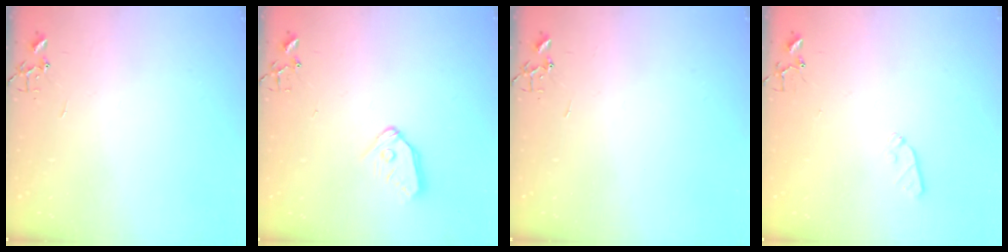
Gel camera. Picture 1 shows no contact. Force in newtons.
{"total": 10.0, "press": 9.9, "slide": 1.1}
{"total": 0.0}
{"total": 5.2, "press": 5.1, "slide": 0.7}